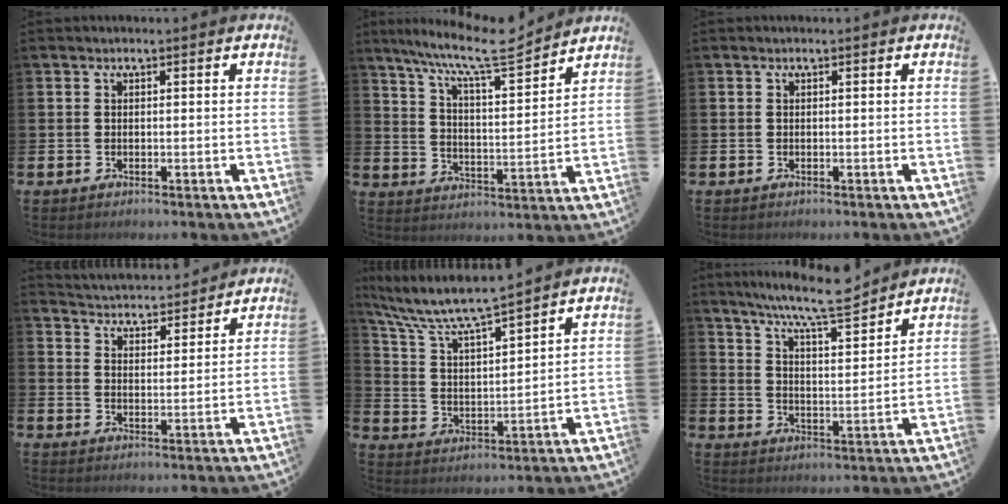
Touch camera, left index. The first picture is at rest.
{"total": 10.5, "force": [9.2, 1.3, 4.9], "torque": [-0.113, -0.056, 0.154]}
{"total": 0.0}
{"total": 4.7, "force": [4.6, 0.6, -0.3], "torque": [-0.007, -0.038, 0.079]}
{"total": 7.8, "force": [7.2, 0.8, 2.9], "torque": [-0.091, -0.046, 0.123]}
{"total": 9.2, "force": [8.5, 0.3, 3.6], "torque": [-0.083, -0.051, 0.148]}